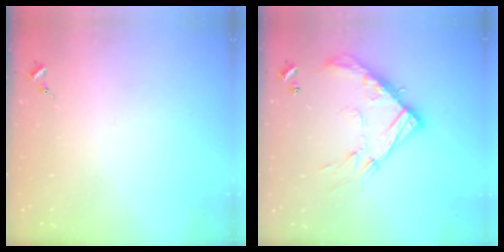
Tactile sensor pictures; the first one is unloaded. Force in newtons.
{"total": 18.0, "press": 17.9, "slide": 1.6}